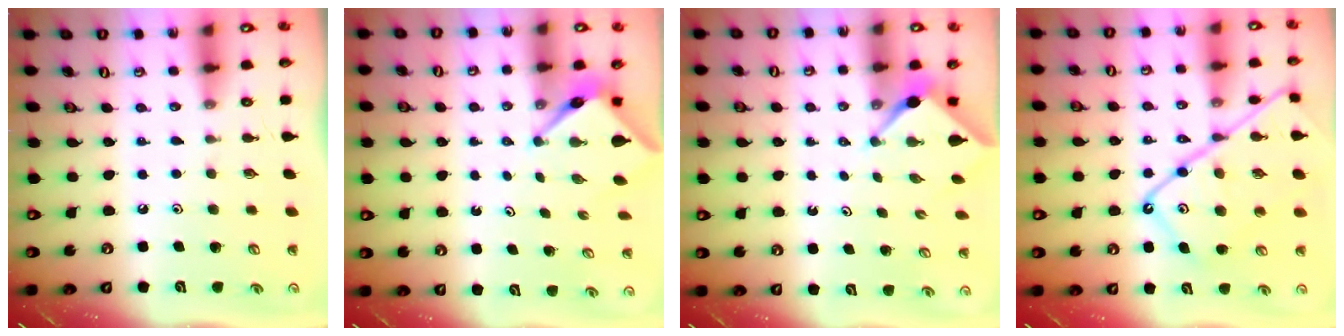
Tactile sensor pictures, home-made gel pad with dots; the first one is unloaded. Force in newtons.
{"total": 4.0, "press": 4.0, "slide": 0.2}
{"total": 2.5, "press": 2.5, "slide": 0.3}
{"total": 17.1, "press": 17.1, "slide": 1.5}